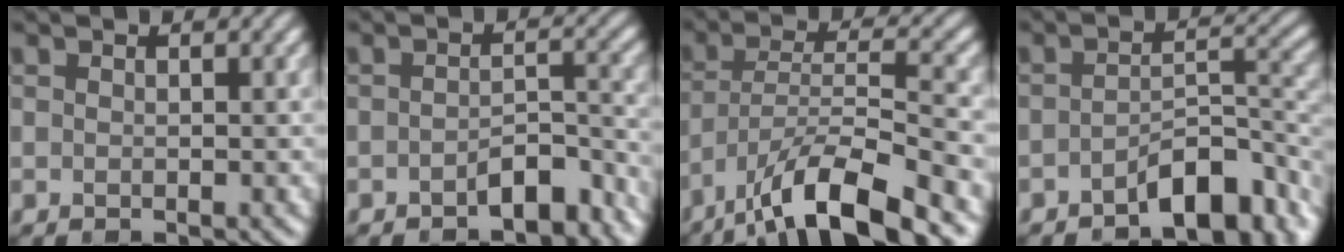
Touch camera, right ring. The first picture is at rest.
{"total": 3.5, "force": [-2.4, 1.5, 2.1], "torque": [-0.029, 0.011, -0.037]}
{"total": 9.6, "force": [-6.6, 2.2, 6.7], "torque": [-0.112, 0.007, -0.123]}
{"total": 6.5, "force": [-4.3, 2.5, 4.1], "torque": [-0.049, 0.009, -0.071]}